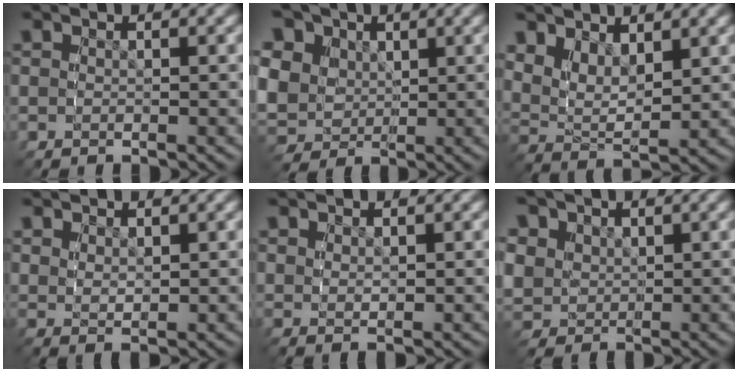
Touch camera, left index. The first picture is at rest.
{"total": 11.8, "force": [2.8, 10.1, 5.4], "torque": [-0.127, -0.025, 0.047]}
{"total": 5.2, "force": [2.9, 3.3, 2.9], "torque": [-0.072, -0.010, 0.049]}
{"total": 1.7, "force": [1.6, -0.3, 0.5], "torque": [-0.002, -0.003, 0.038]}
{"total": 1.4, "force": [1.3, -0.5, 0.3], "torque": [0.003, -0.002, 0.031]}
{"total": 7.5, "force": [2.2, 6.4, 3.3], "torque": [-0.079, -0.022, 0.048]}